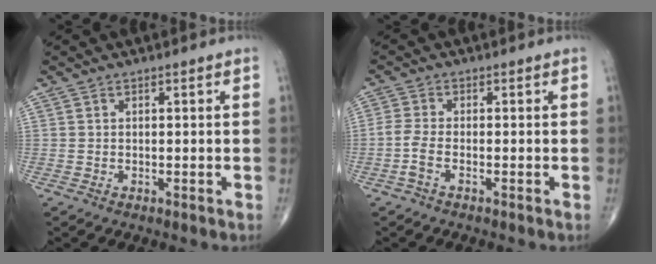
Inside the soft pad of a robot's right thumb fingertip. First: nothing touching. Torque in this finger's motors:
{"motor_torque": [-0.10, 0.33, 0.79, -0.35, 0.25]}